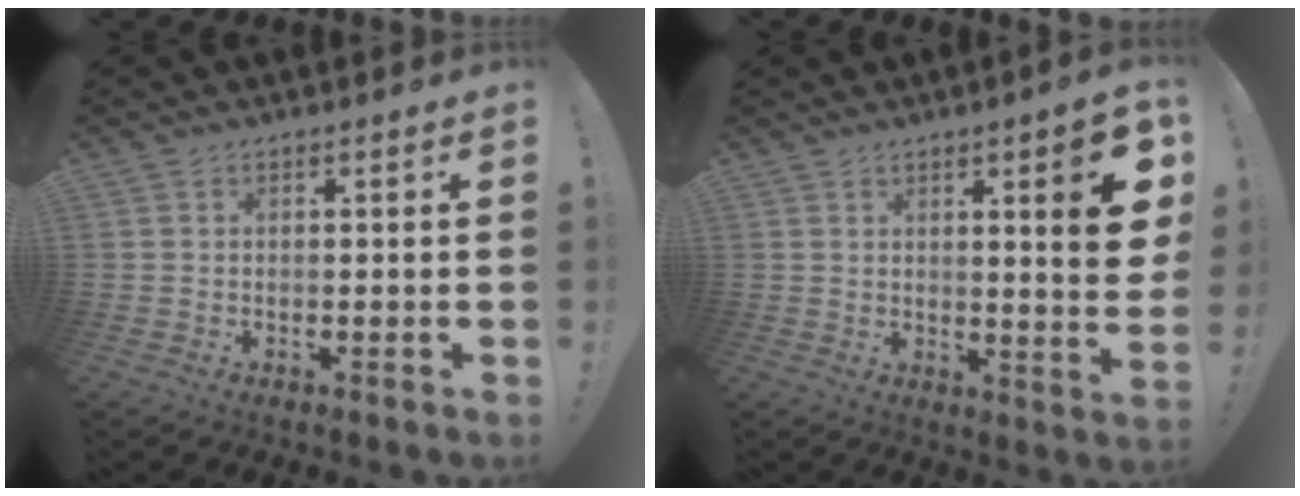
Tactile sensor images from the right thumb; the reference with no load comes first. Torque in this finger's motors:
{"motor_torque": [-0.36, 1.15, 0.75, 0.79, 0.02]}